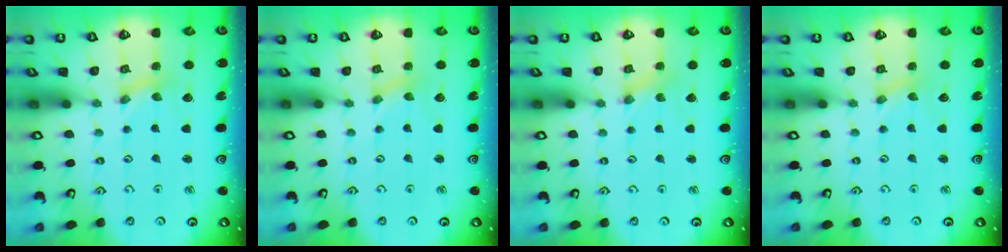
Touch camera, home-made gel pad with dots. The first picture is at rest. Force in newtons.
{"total": 0.0}
{"total": 0.0}
{"total": 0.0}